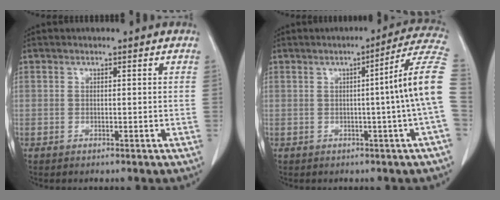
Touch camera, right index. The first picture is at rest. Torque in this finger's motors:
{"motor_torque": [0.72, -0.13, 0.19, 0.06]}